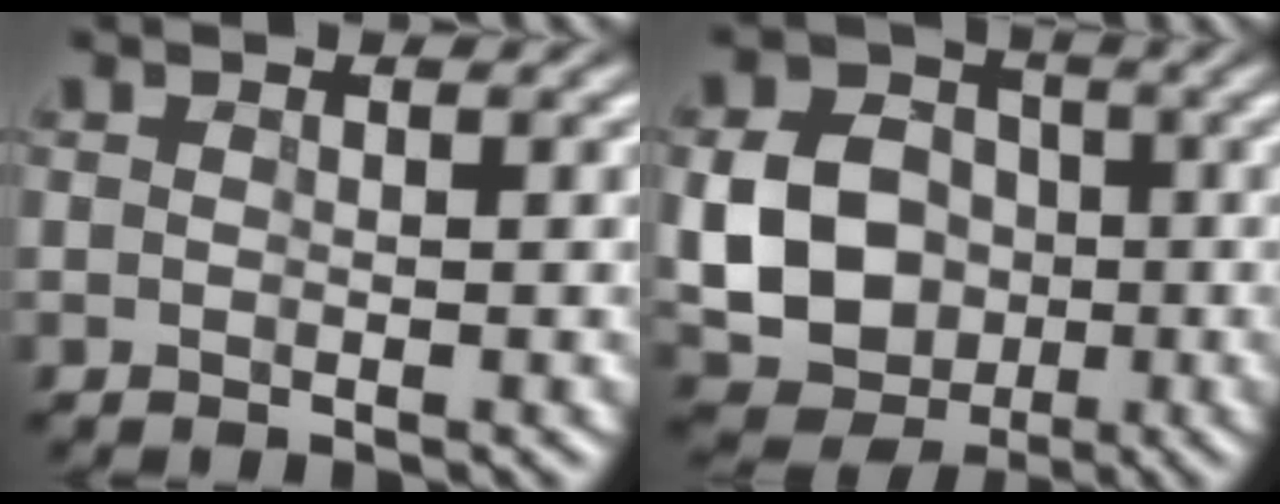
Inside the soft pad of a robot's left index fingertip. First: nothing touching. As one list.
[{"total": 8.4, "force": [-0.8, 7.1, 4.5], "torque": [-0.079, -0.007, -0.021]}]